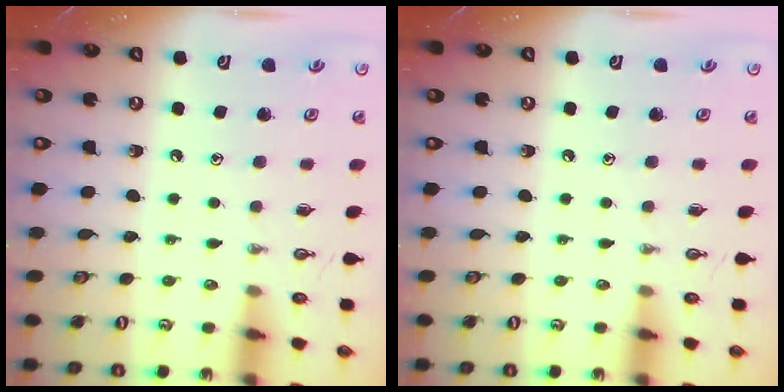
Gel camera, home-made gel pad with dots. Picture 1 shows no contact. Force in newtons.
{"total": 0.0}